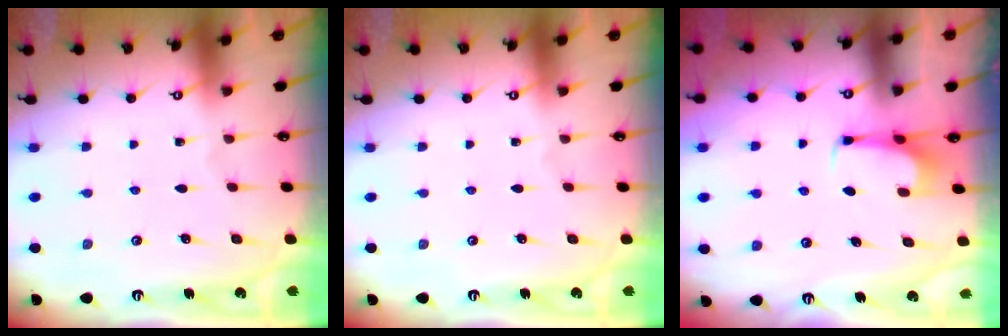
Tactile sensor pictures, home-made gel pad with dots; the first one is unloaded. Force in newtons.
{"total": 0.0}
{"total": 2.1, "press": 2.1, "slide": 0.1}